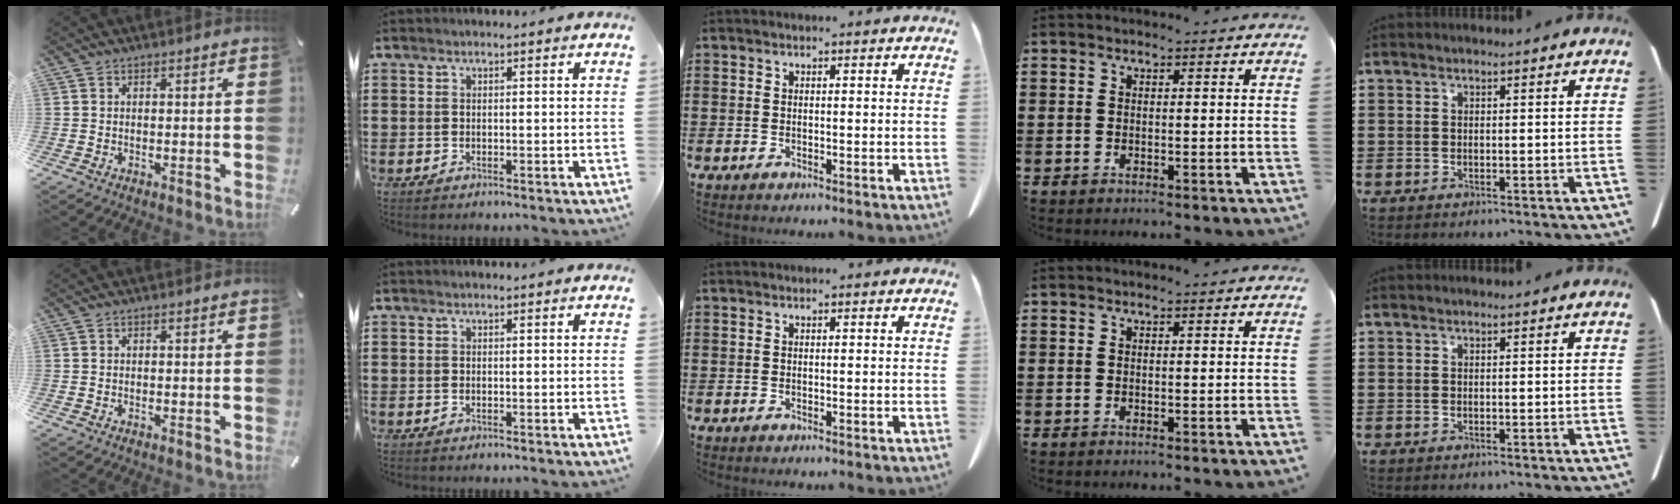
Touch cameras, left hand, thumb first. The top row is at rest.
{}